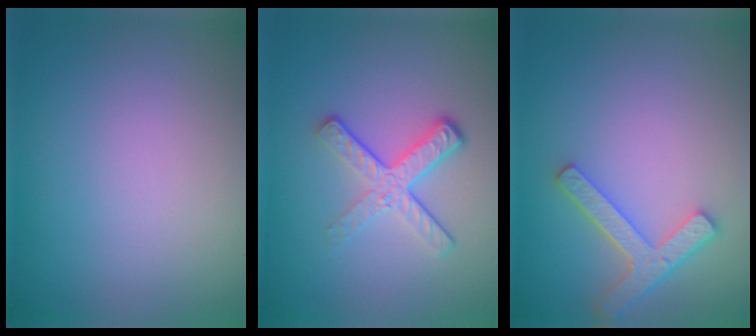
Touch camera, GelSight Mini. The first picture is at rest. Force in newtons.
{"total": 4.2, "press": 2.7, "slide": 3.3}
{"total": 3.7, "press": 3.0, "slide": 2.1}